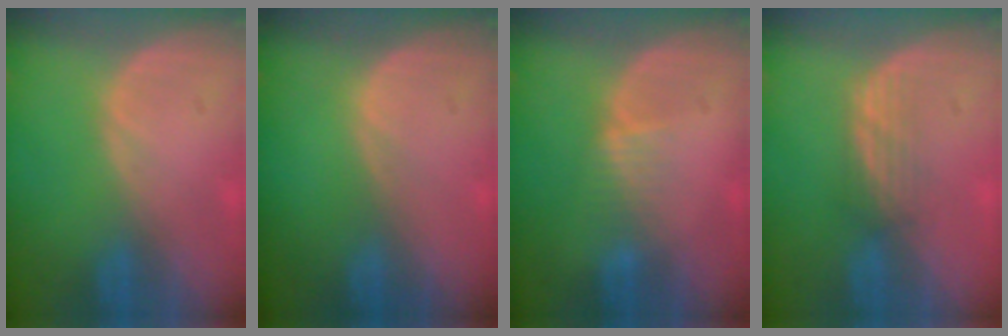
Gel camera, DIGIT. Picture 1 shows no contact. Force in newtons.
{"total": 0.0}
{"total": 1.9, "press": 1.9, "slide": 0.2}
{"total": 2.4, "press": 2.3, "slide": 0.6}